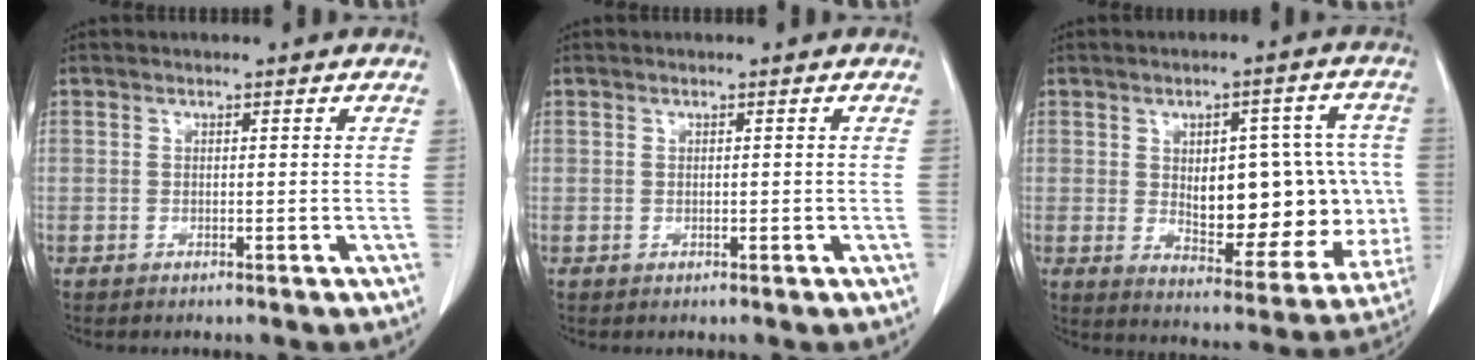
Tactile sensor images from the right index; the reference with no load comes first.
{"total": 0.6, "force": [0.0, 0.4, 0.5], "torque": [-0.013, 0.001, 0.001]}
{"total": 20.5, "force": [-0.2, 9.3, 18.3], "torque": [-0.229, 0.024, 0.026]}